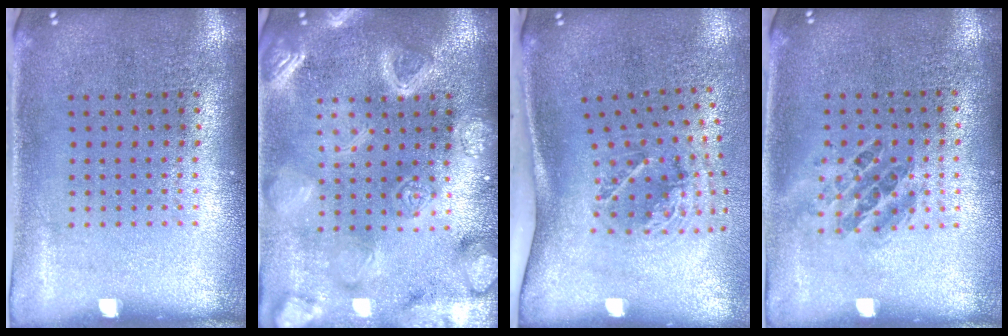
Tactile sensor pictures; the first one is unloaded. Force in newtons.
{"total": 5.8, "press": 5.7, "slide": 0.8}
{"total": 2.0, "press": 1.3, "slide": 1.6}
{"total": 0.9, "press": 0.9, "slide": 0.4}